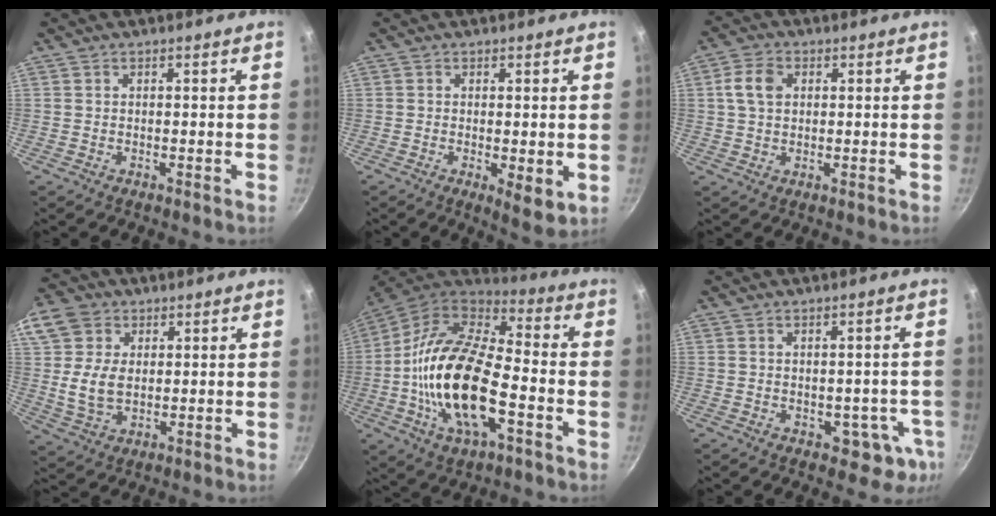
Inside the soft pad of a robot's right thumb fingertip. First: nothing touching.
{"total": 5.2, "force": [-0.7, 2.0, 4.7], "torque": [-0.068, -0.016, -0.005]}
{"total": 5.5, "force": [1.3, 3.8, 3.7], "torque": [-0.065, 0.008, 0.019]}
{"total": 12.7, "force": [2.6, 9.7, 7.8], "torque": [-0.144, -0.005, 0.046]}
{"total": 22.8, "force": [-4.9, 10.7, 19.5], "torque": [-0.365, 0.030, -0.106]}
{"total": 7.6, "force": [-2.1, 4.9, 5.5], "torque": [-0.023, 0.013, -0.019]}